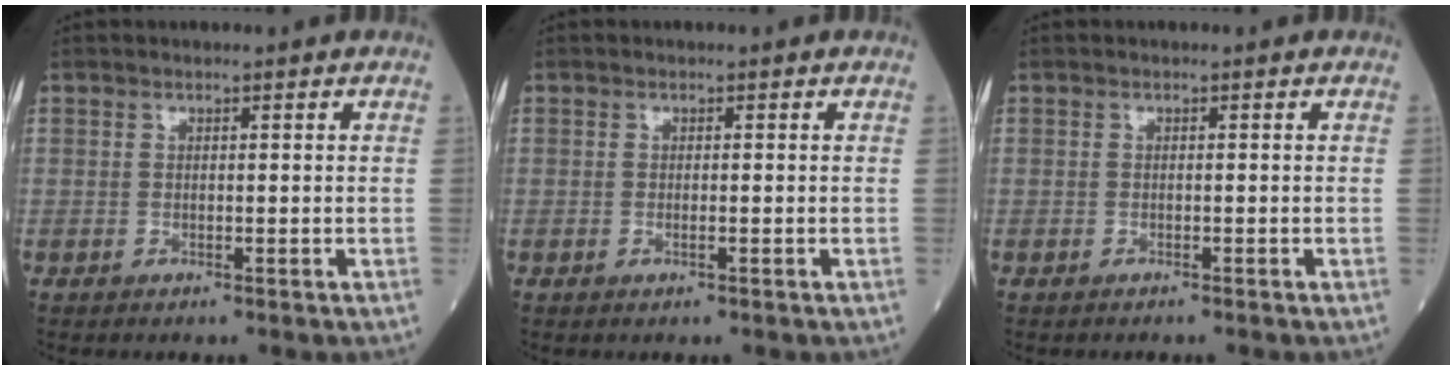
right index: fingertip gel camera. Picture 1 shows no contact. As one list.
[{"total": 0.5, "force": [-0.3, -0.1, 0.4], "torque": [-0.013, 0.000, -0.003]}, {"total": 1.1, "force": [-1.0, 0.0, 0.4], "torque": [-0.008, -0.001, -0.013]}]